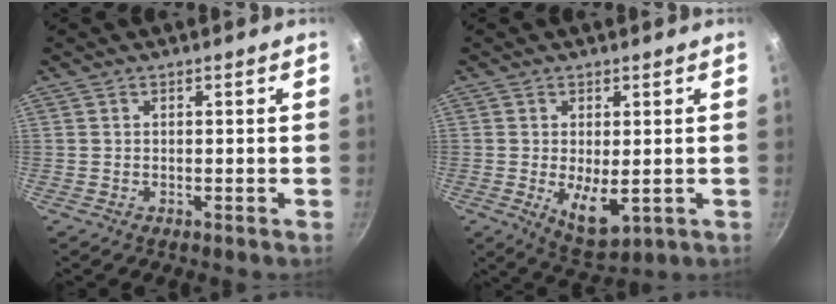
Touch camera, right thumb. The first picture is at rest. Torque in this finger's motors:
{"motor_torque": [-0.33, 0.56, -0.13, 0.45, 0.04]}